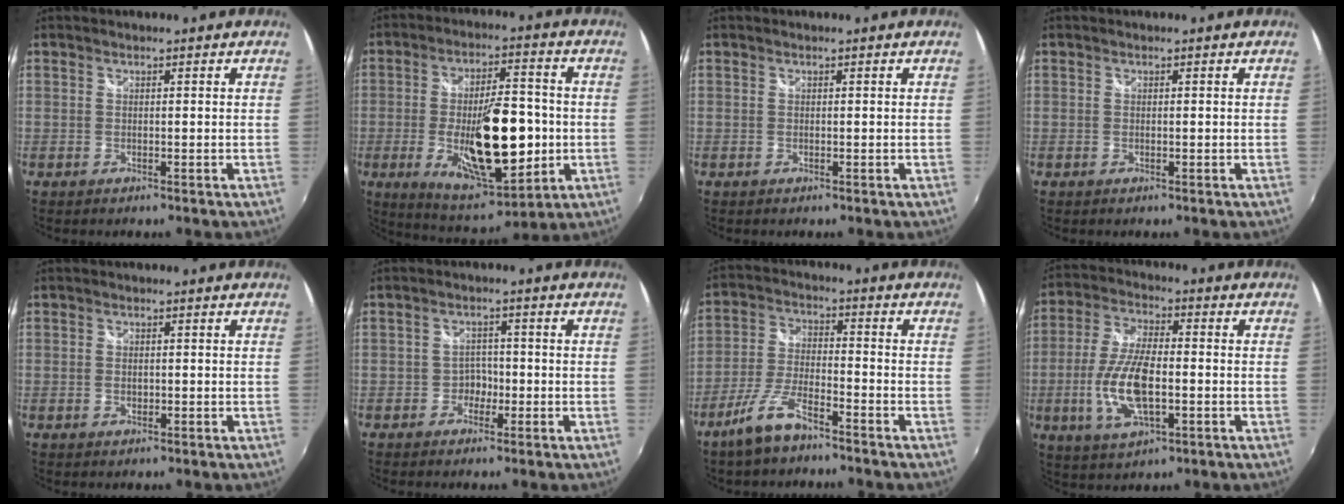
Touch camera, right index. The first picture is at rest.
{"total": 20.1, "force": [-3.6, 7.7, 18.2], "torque": [-0.306, -0.013, -0.038]}
{"total": 0.0}
{"total": 0.0}
{"total": 1.3, "force": [-0.2, 0.9, 0.9], "torque": [-0.014, 0.000, -0.004]}
{"total": 2.7, "force": [-1.4, 2.2, 0.3], "torque": [-0.006, 0.007, -0.024]}
{"total": 8.2, "force": [-6.1, 2.1, 5.1], "torque": [-0.112, -0.002, -0.116]}
{"total": 12.6, "force": [-2.7, 4.9, 11.3], "torque": [-0.236, -0.004, -0.051]}